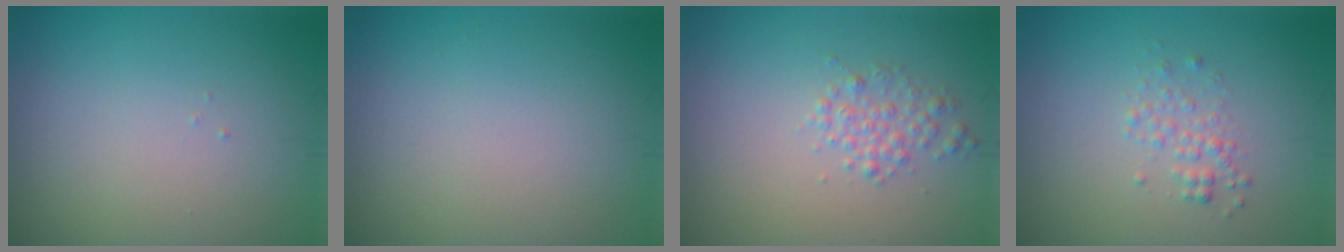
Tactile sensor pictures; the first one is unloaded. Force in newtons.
{"total": 0.0}
{"total": 1.8, "press": 1.8, "slide": 0.0}
{"total": 1.4, "press": 1.4, "slide": 0.1}